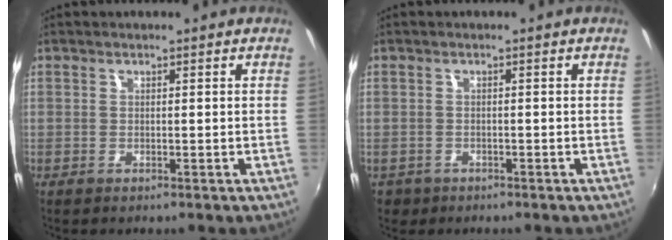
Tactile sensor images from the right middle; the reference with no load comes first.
{"total": 3.0, "force": [-1.5, 2.5, 0.9], "torque": [-0.026, -0.006, -0.021]}